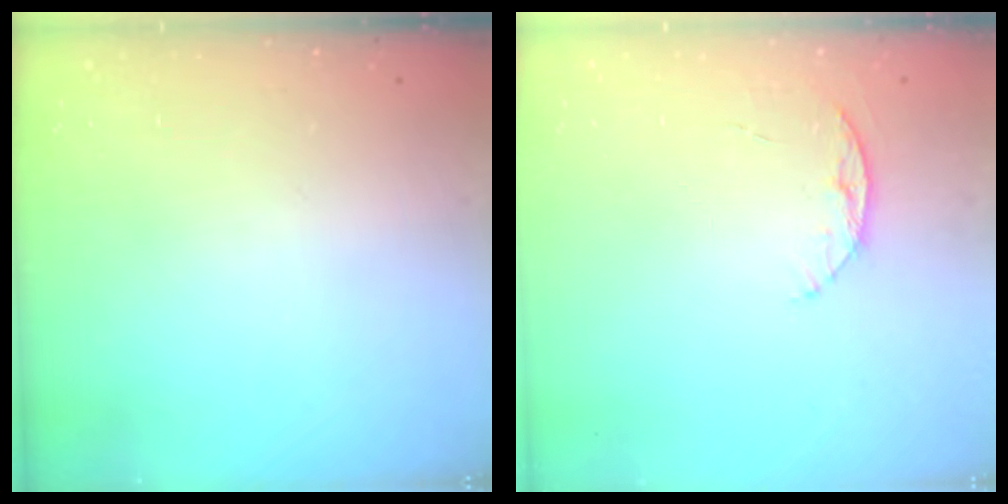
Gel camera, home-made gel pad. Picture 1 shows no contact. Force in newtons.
{"total": 5.6, "press": 5.6, "slide": 0.6}